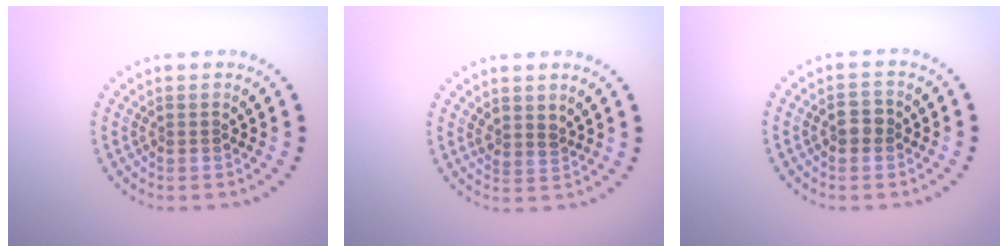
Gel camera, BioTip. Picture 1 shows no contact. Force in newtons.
{"total": 1.6, "press": 1.2, "slide": 1.1}
{"total": 1.8, "press": 1.8, "slide": 0.2}